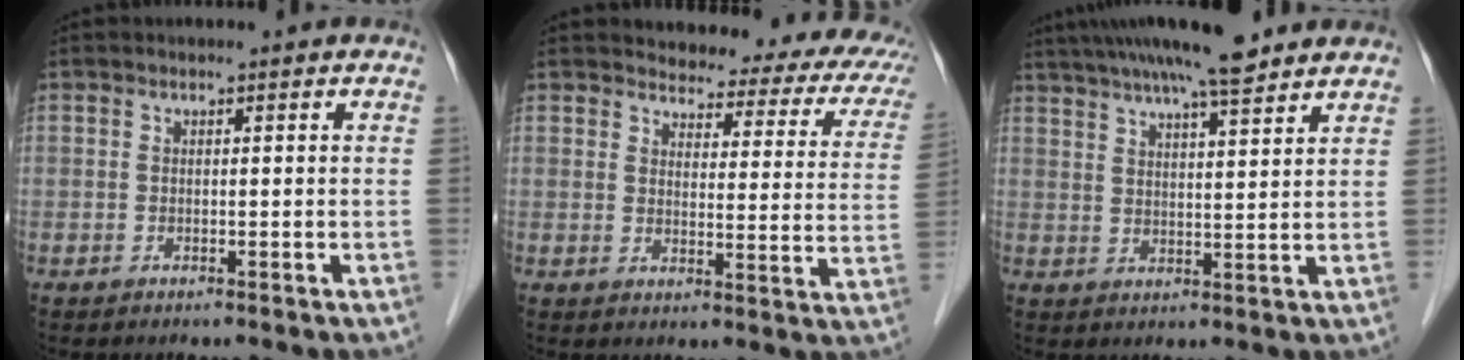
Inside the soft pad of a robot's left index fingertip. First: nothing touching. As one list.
[{"total": 15.6, "force": [13.4, 4.9, 6.5], "torque": [-0.045, -0.026, 0.124]}, {"total": 13.3, "force": [11.0, 1.1, 7.4], "torque": [-0.125, 0.029, 0.166]}]